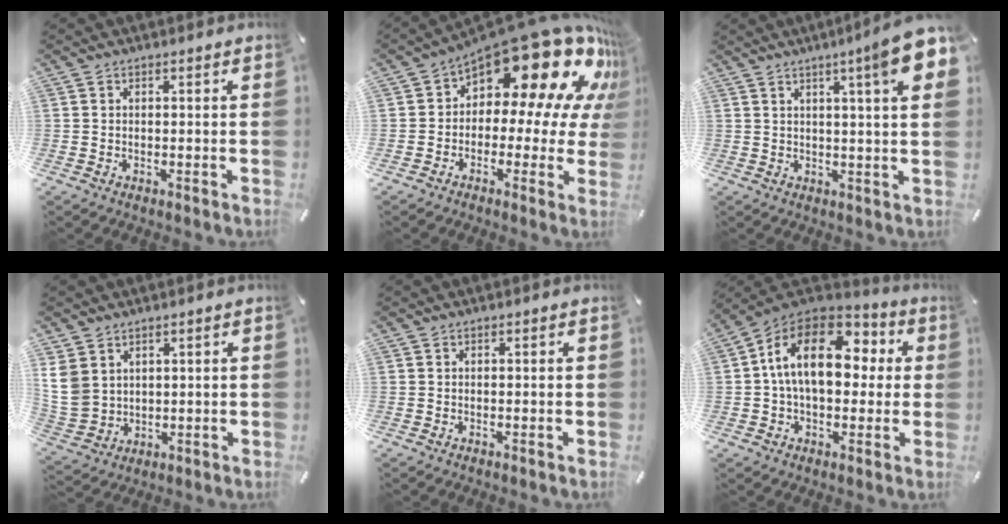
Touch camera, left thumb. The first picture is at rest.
{"total": 22.0, "force": [11.9, 10.2, 15.4], "torque": [-0.239, -0.093, 0.201]}
{"total": 11.1, "force": [5.2, 0.7, 9.8], "torque": [-0.150, -0.024, 0.079]}
{"total": 7.8, "force": [3.2, 6.6, 2.7], "torque": [-0.099, -0.012, 0.061]}
{"total": 0.0}
{"total": 17.0, "force": [2.8, 10.7, 13.0], "torque": [-0.239, 0.005, 0.041]}